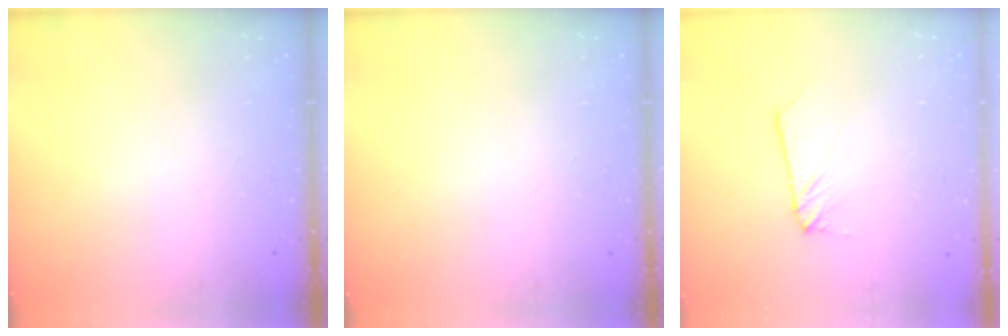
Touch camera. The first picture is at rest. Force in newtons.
{"total": 0.0}
{"total": 2.3, "press": 2.3, "slide": 0.1}